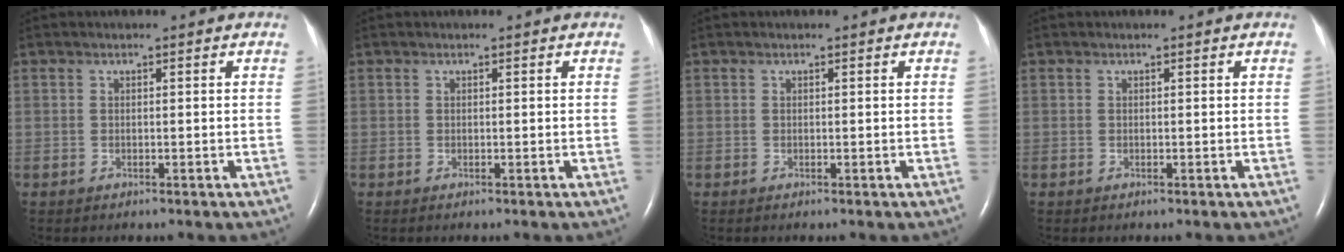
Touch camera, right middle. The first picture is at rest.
{"total": 0.0}
{"total": 0.0}
{"total": 0.0}